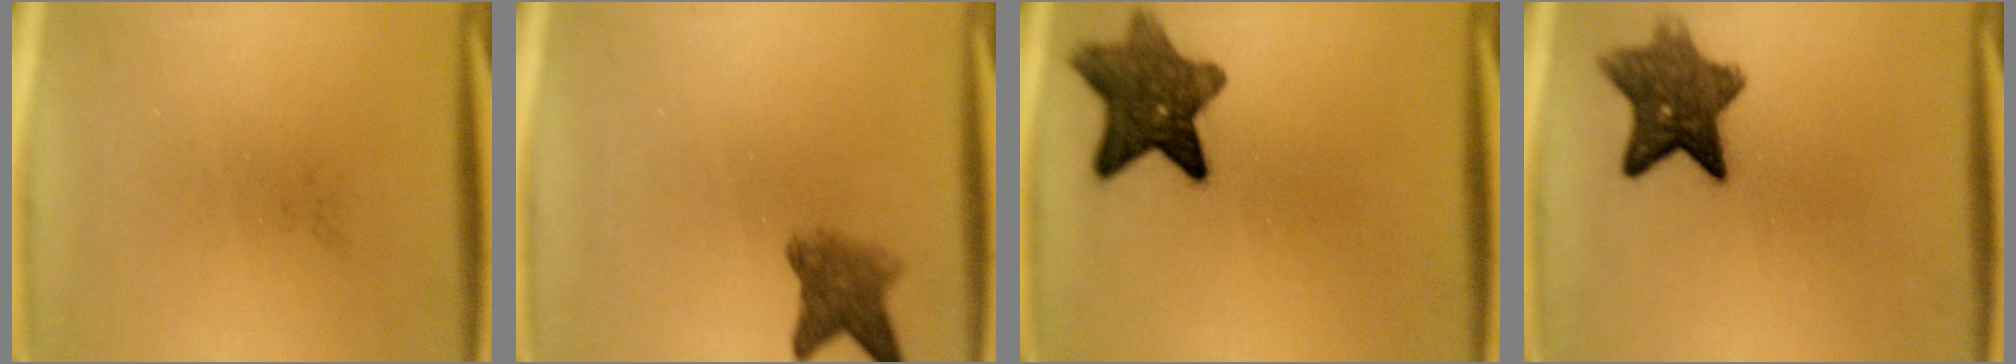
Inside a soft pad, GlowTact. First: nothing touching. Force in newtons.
{"total": 4.4}
{"total": 9.9}
{"total": 8.9}